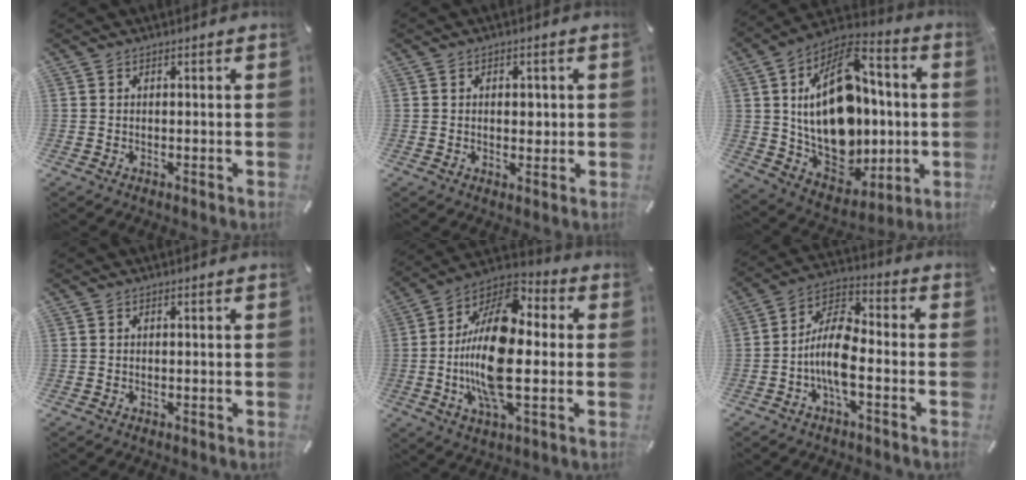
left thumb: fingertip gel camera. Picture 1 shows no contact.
{"total": 3.5, "force": [0.1, 2.4, 2.5], "torque": [-0.026, -0.004, -0.005]}
{"total": 26.4, "force": [1.3, 17.5, 19.7], "torque": [-0.373, -0.011, 0.036]}
{"total": 0.0}
{"total": 21.3, "force": [-1.4, 10.2, 18.6], "torque": [-0.381, -0.001, -0.022]}
{"total": 11.5, "force": [-3.7, 5.3, 9.6], "torque": [-0.200, 0.004, -0.069]}